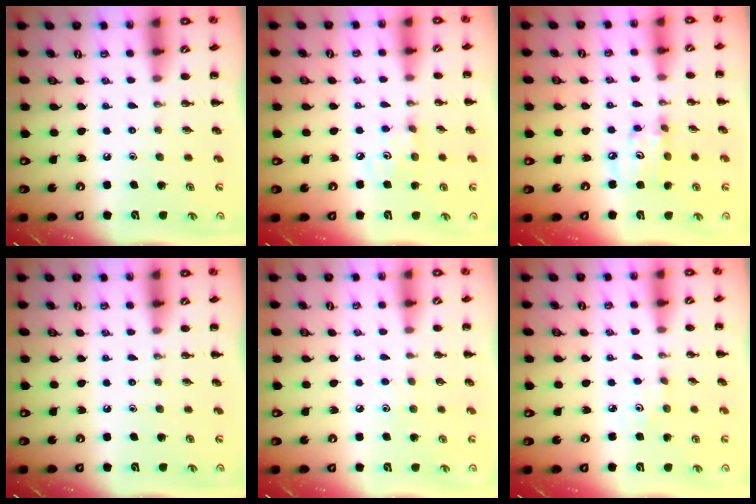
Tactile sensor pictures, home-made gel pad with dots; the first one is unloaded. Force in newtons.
{"total": 3.2, "press": 3.2, "slide": 0.5}
{"total": 6.4, "press": 6.3, "slide": 1.1}
{"total": 0.0}
{"total": 3.7, "press": 3.6, "slide": 1.0}
{"total": 1.8, "press": 1.7, "slide": 0.6}